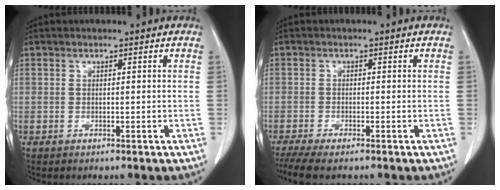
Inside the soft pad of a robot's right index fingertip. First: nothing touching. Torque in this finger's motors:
{"motor_torque": [0.08, -0.08, 0.17, 0.05]}